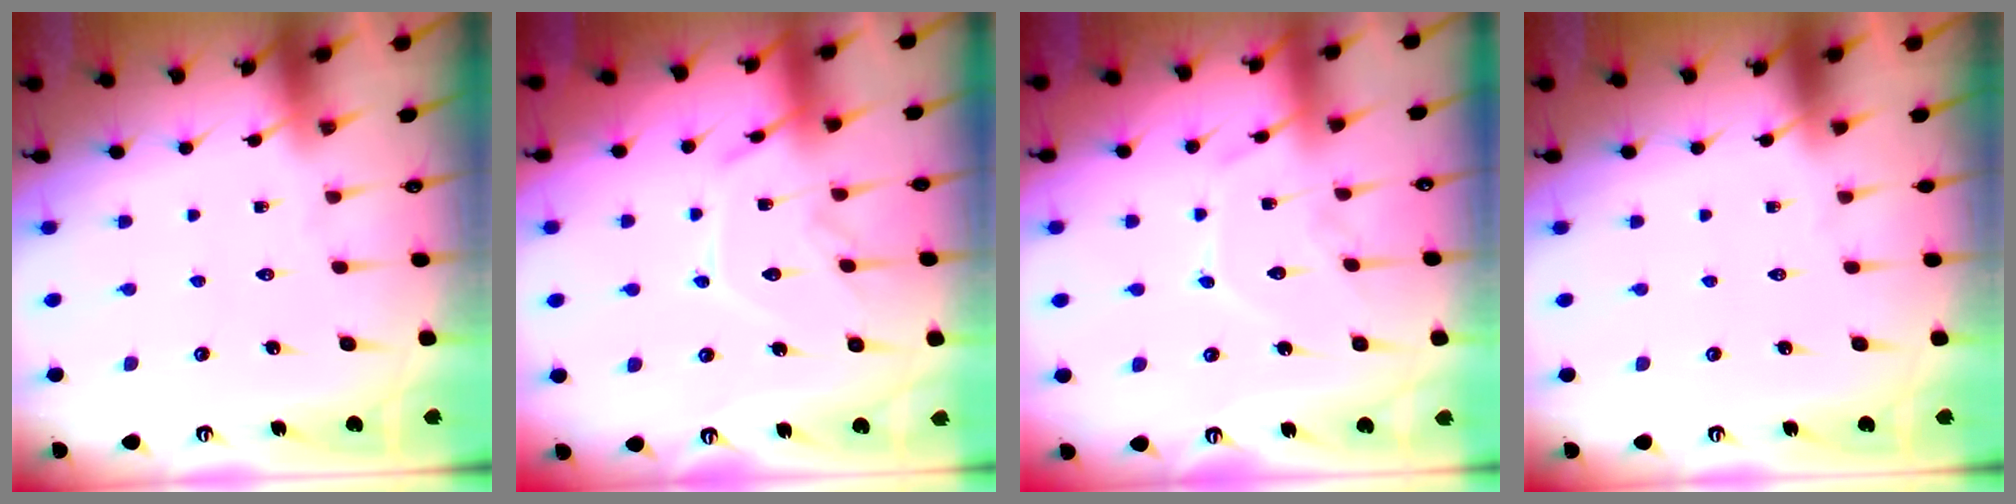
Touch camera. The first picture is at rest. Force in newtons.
{"total": 11.8, "press": 11.8, "slide": 0.7}
{"total": 8.9, "press": 8.9, "slide": 0.4}
{"total": 0.0}